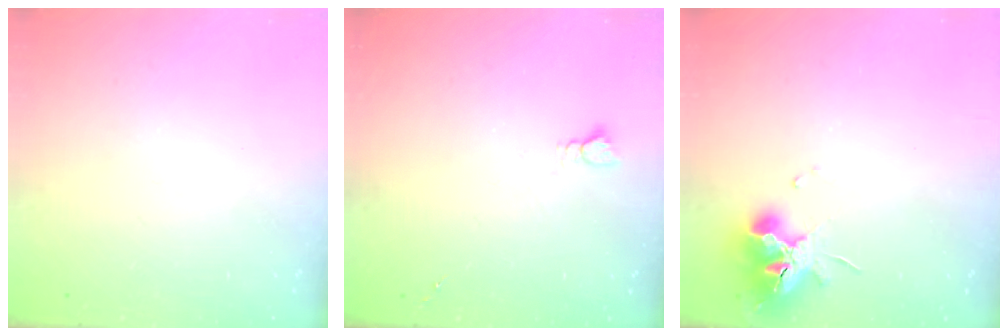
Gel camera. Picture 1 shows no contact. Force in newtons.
{"total": 2.6, "press": 2.6, "slide": 0.4}
{"total": 12.5, "press": 12.5, "slide": 1.2}